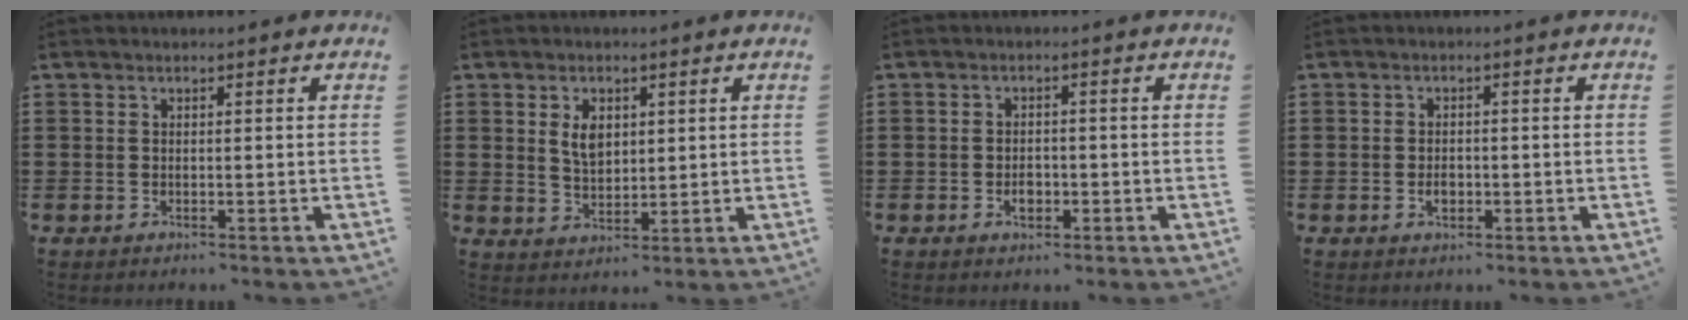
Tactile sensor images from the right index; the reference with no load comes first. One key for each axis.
{"total": 4.3, "fx": 1.5, "fy": 2.7, "fz": 3.0, "tx": -0.060, "ty": 0.007, "tz": 0.023}
{"total": 2.4, "fx": -0.8, "fy": 1.4, "fz": 1.7, "tx": -0.034, "ty": 0.002, "tz": -0.015}
{"total": 1.9, "fx": -0.5, "fy": 1.3, "fz": 1.2, "tx": -0.025, "ty": 0.002, "tz": -0.010}